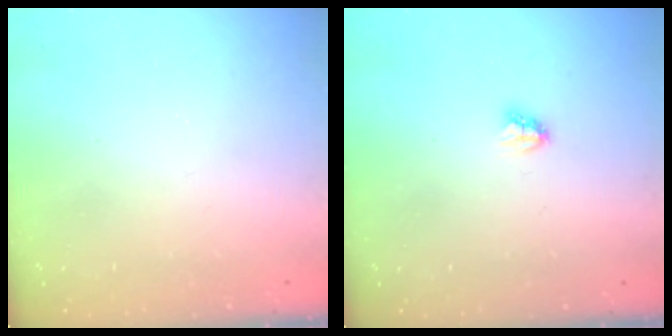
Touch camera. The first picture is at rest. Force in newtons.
{"total": 2.8, "press": 2.8, "slide": 0.3}